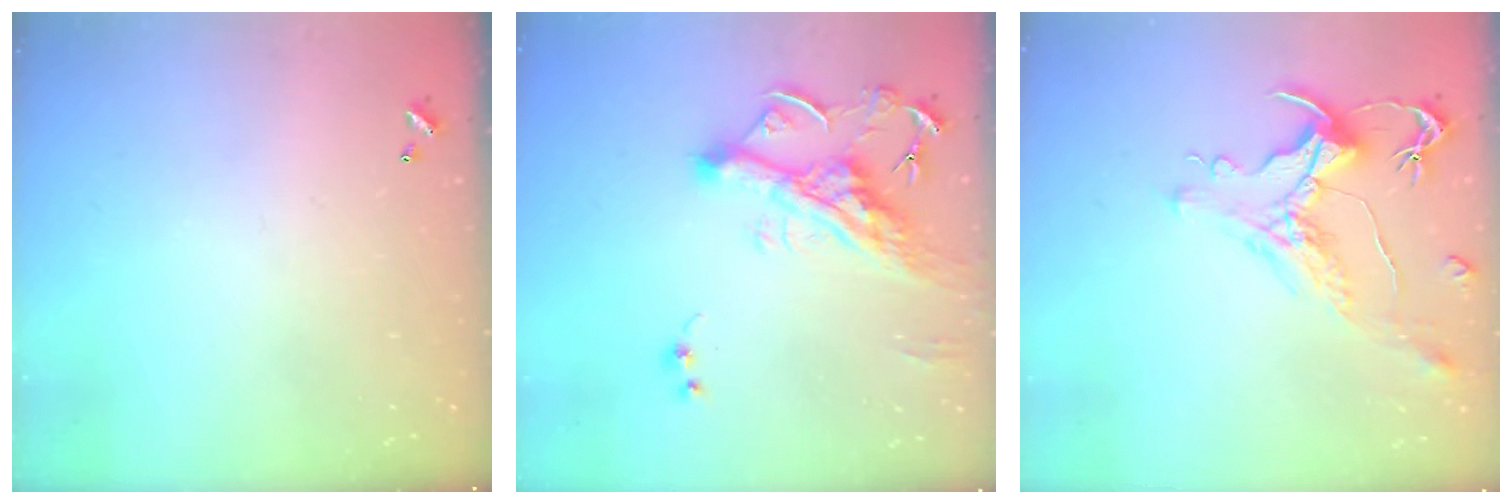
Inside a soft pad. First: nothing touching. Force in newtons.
{"total": 10.4, "press": 10.3, "slide": 1.5}
{"total": 1.7, "press": 1.1, "slide": 1.3}